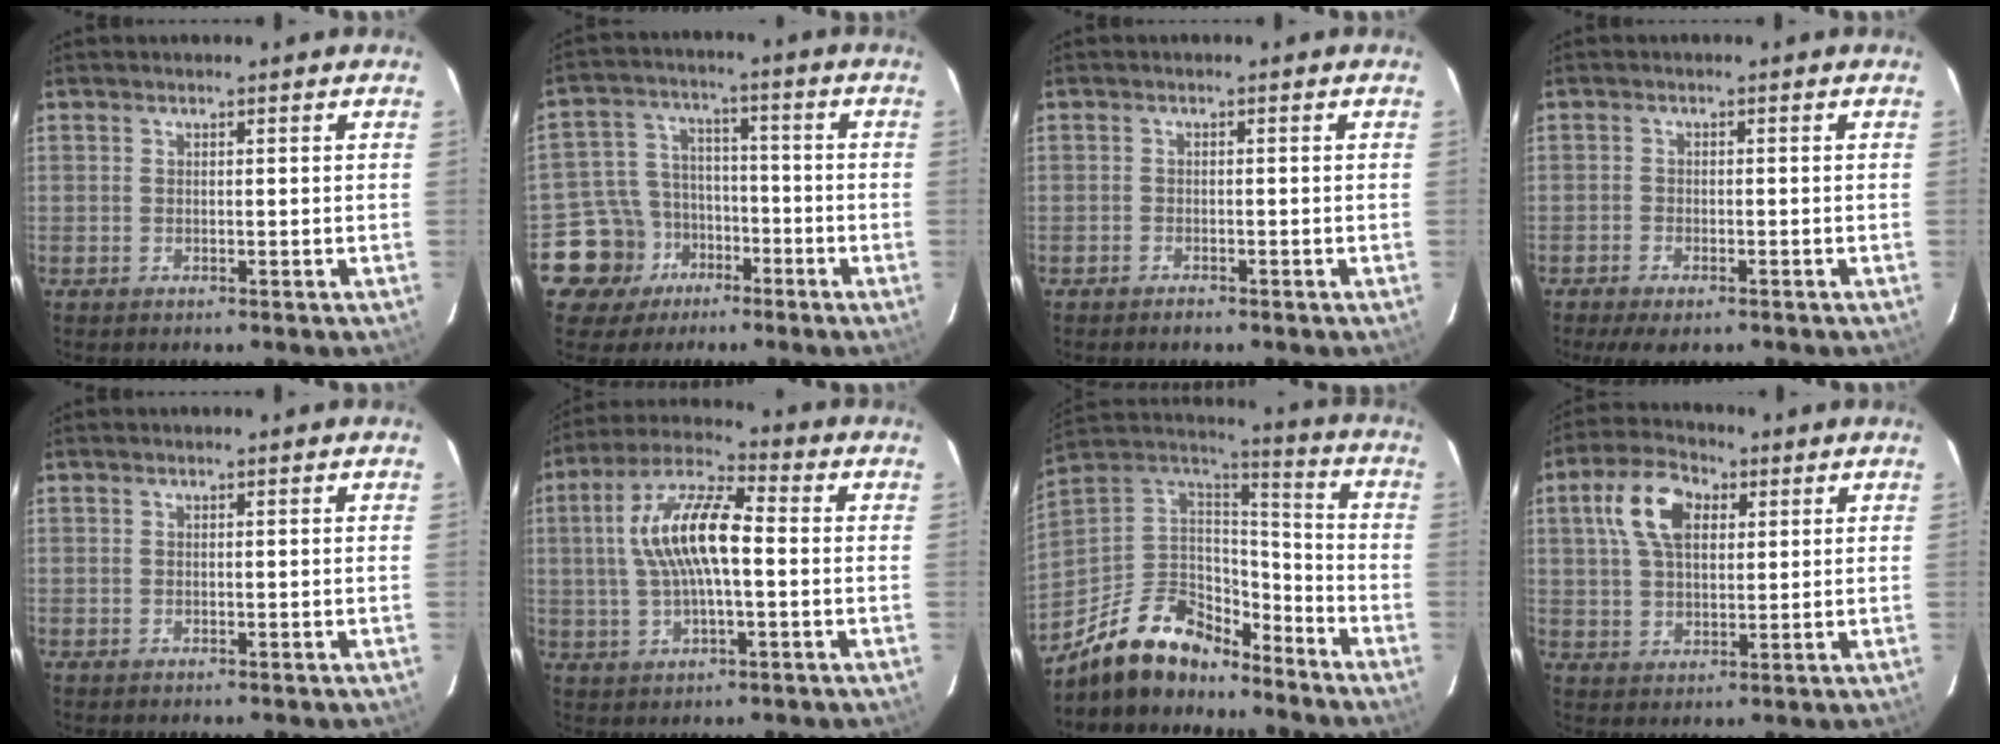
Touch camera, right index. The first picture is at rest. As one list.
[{"total": 10.3, "force": [-5.7, 8.5, 1.4], "torque": [-0.057, 0.032, -0.084]}, {"total": 1.5, "force": [-1.4, 0.4, 0.5], "torque": [-0.017, -0.001, -0.028]}, {"total": 4.9, "force": [-3.7, 1.8, 2.7], "torque": [-0.073, -0.018, -0.063]}, {"total": 0.0}, {"total": 13.1, "force": [0.5, 4.4, 12.4], "torque": [-0.240, 0.019, 0.007]}, {"total": 18.8, "force": [-14.4, 8.8, 8.3], "torque": [-0.196, 0.017, -0.241]}, {"total": 10.4, "force": [3.6, 6.1, 7.6], "torque": [-0.150, 0.029, 0.066]}]